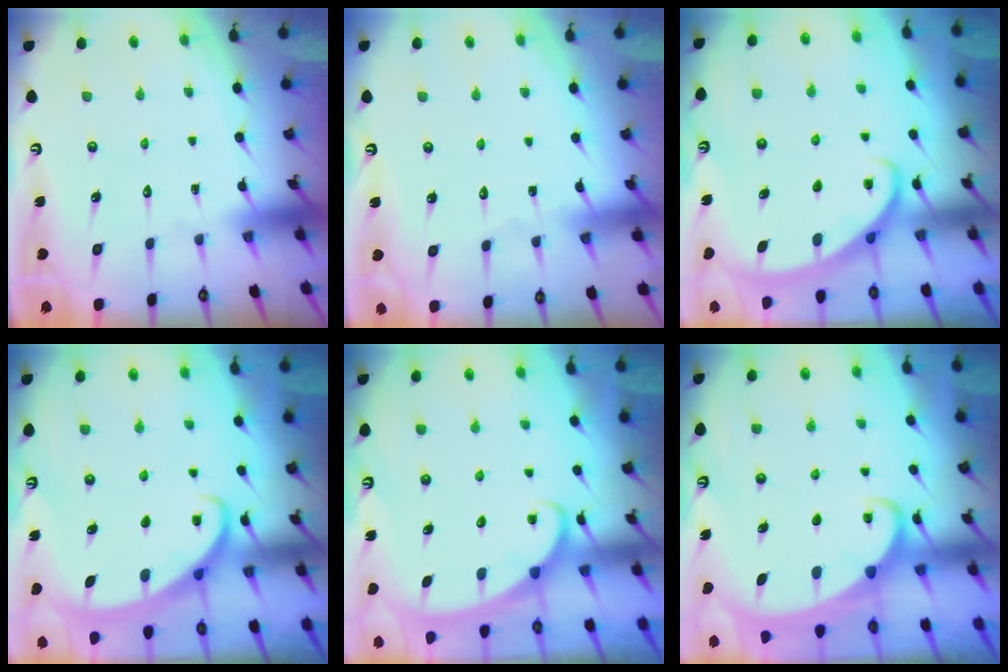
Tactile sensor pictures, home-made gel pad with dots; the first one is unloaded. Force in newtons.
{"total": 2.4, "press": 2.4, "slide": 0.3}
{"total": 2.9, "press": 2.9, "slide": 0.3}
{"total": 2.7, "press": 2.7, "slide": 0.4}
{"total": 2.4, "press": 2.4, "slide": 0.4}
{"total": 2.1, "press": 2.1, "slide": 0.2}